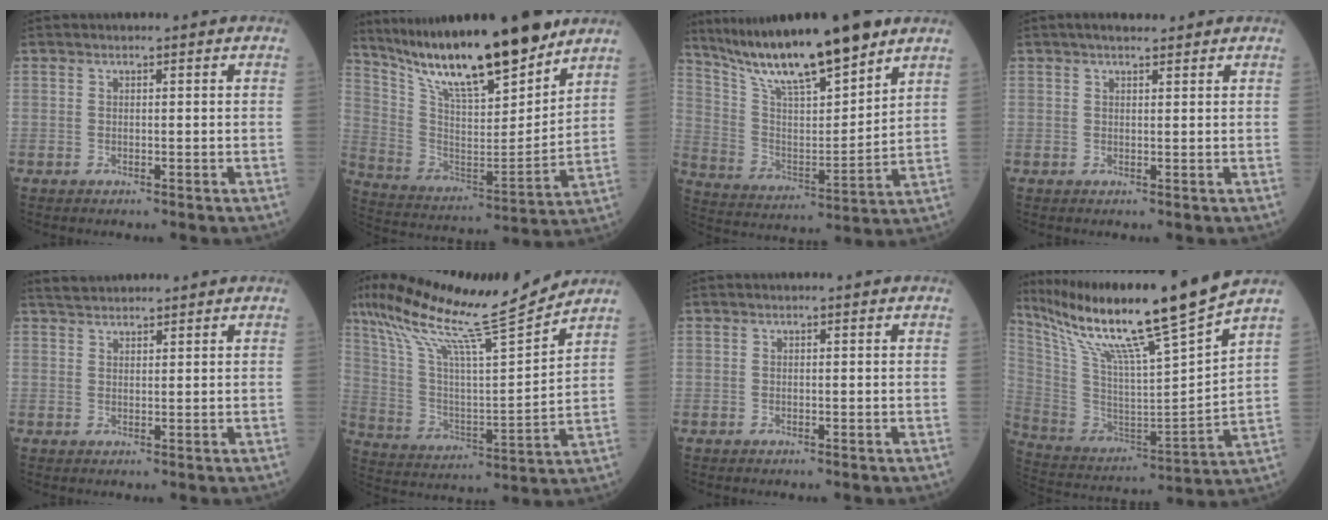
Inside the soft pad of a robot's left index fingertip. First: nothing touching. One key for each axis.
{"total": 20.5, "fx": 16.4, "fy": 3.1, "fz": 11.9, "tx": -0.207, "ty": -0.010, "tz": 0.294}
{"total": 17.7, "fx": 14.1, "fy": 2.1, "fz": 10.5, "tx": -0.184, "ty": -0.001, "tz": 0.255}
{"total": 3.6, "fx": 3.0, "fy": 0.9, "fz": 1.8, "tx": -0.028, "ty": 0.018, "tz": 0.045}
{"total": 3.5, "fx": 3.4, "fy": 0.6, "fz": 0.8, "tx": -0.016, "ty": 0.025, "tz": 0.063}
{"total": 19.0, "fx": 15.9, "fy": -0.3, "fz": 10.3, "tx": -0.188, "ty": -0.001, "tz": 0.272}
{"total": 0.0}
{"total": 21.0, "fx": 16.5, "fy": -1.5, "fz": 13.0, "tx": -0.232, "ty": -0.025, "tz": 0.289}